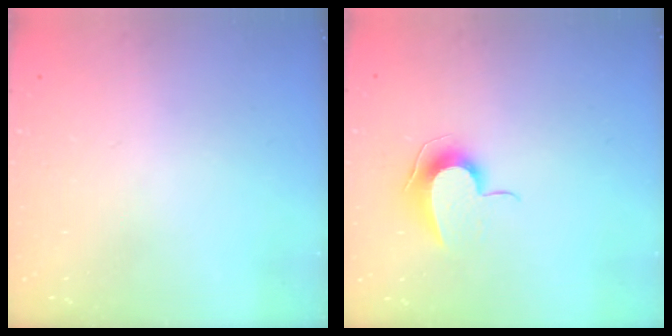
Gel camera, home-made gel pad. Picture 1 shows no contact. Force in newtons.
{"total": 9.9, "press": 9.9, "slide": 0.3}